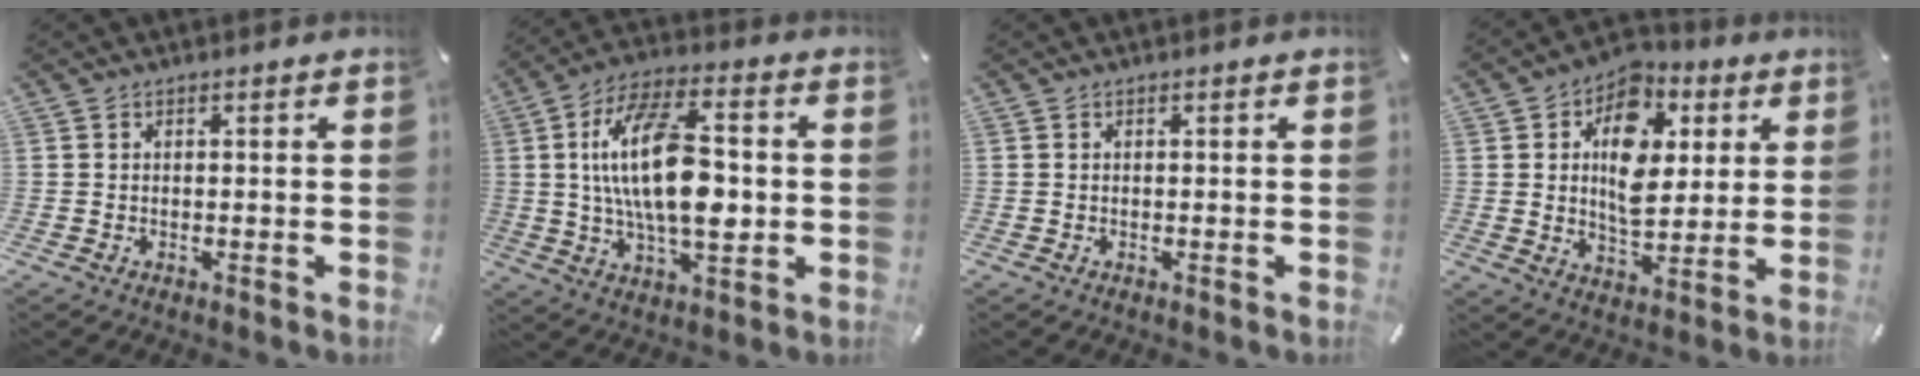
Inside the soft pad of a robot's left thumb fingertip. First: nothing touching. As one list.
[{"total": 19.0, "force": [0.9, 9.5, 16.5], "torque": [-0.305, 0.001, 0.012]}, {"total": 0.0}, {"total": 13.5, "force": [3.6, 9.8, 8.5], "torque": [-0.114, -0.010, 0.063]}]